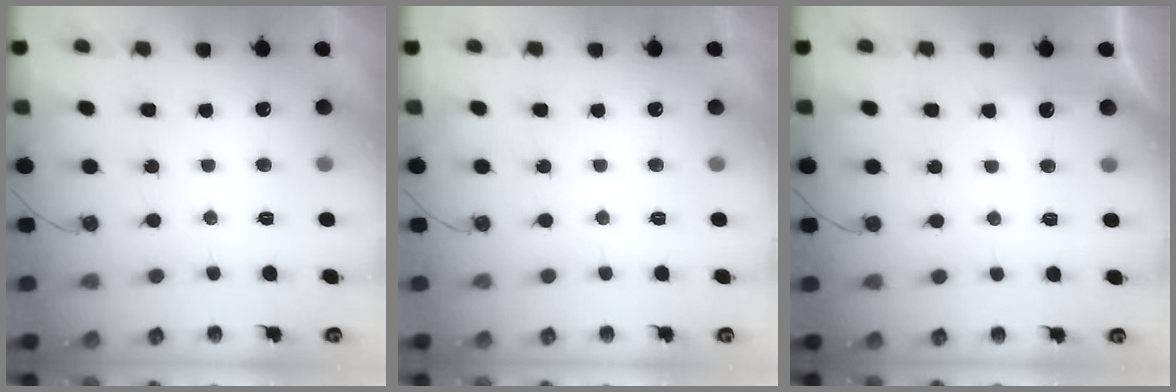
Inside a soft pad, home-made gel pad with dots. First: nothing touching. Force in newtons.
{"total": 0.0}
{"total": 3.8, "press": 3.8, "slide": 0.3}